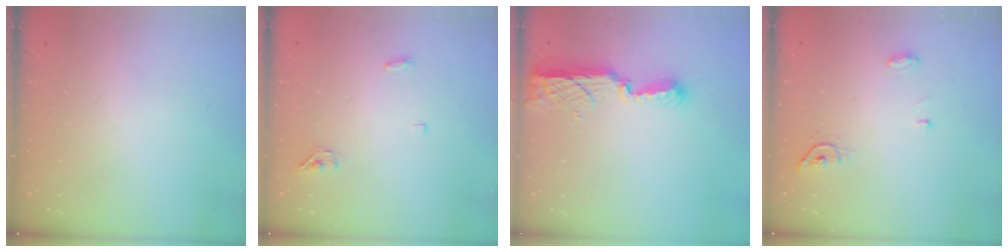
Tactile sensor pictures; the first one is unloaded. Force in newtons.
{"total": 3.6, "press": 3.5, "slide": 0.9}
{"total": 8.5, "press": 8.4, "slide": 0.8}
{"total": 5.2, "press": 5.2, "slide": 0.1}